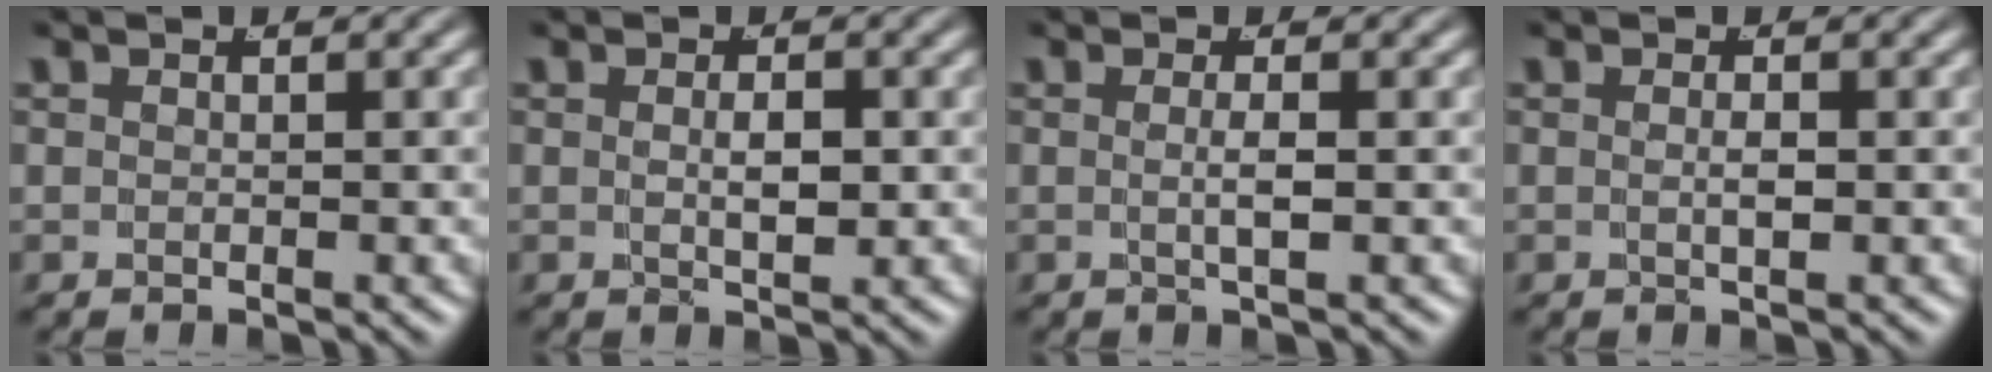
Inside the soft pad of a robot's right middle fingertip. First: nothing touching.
{"total": 1.9, "force": [0.1, 0.4, 1.9], "torque": [-0.028, -0.011, 0.008]}
{"total": 1.5, "force": [-0.3, -0.5, 1.3], "torque": [-0.028, -0.008, -0.001]}
{"total": 1.0, "force": [-0.2, -0.2, 0.9], "torque": [-0.016, -0.006, 0.000]}